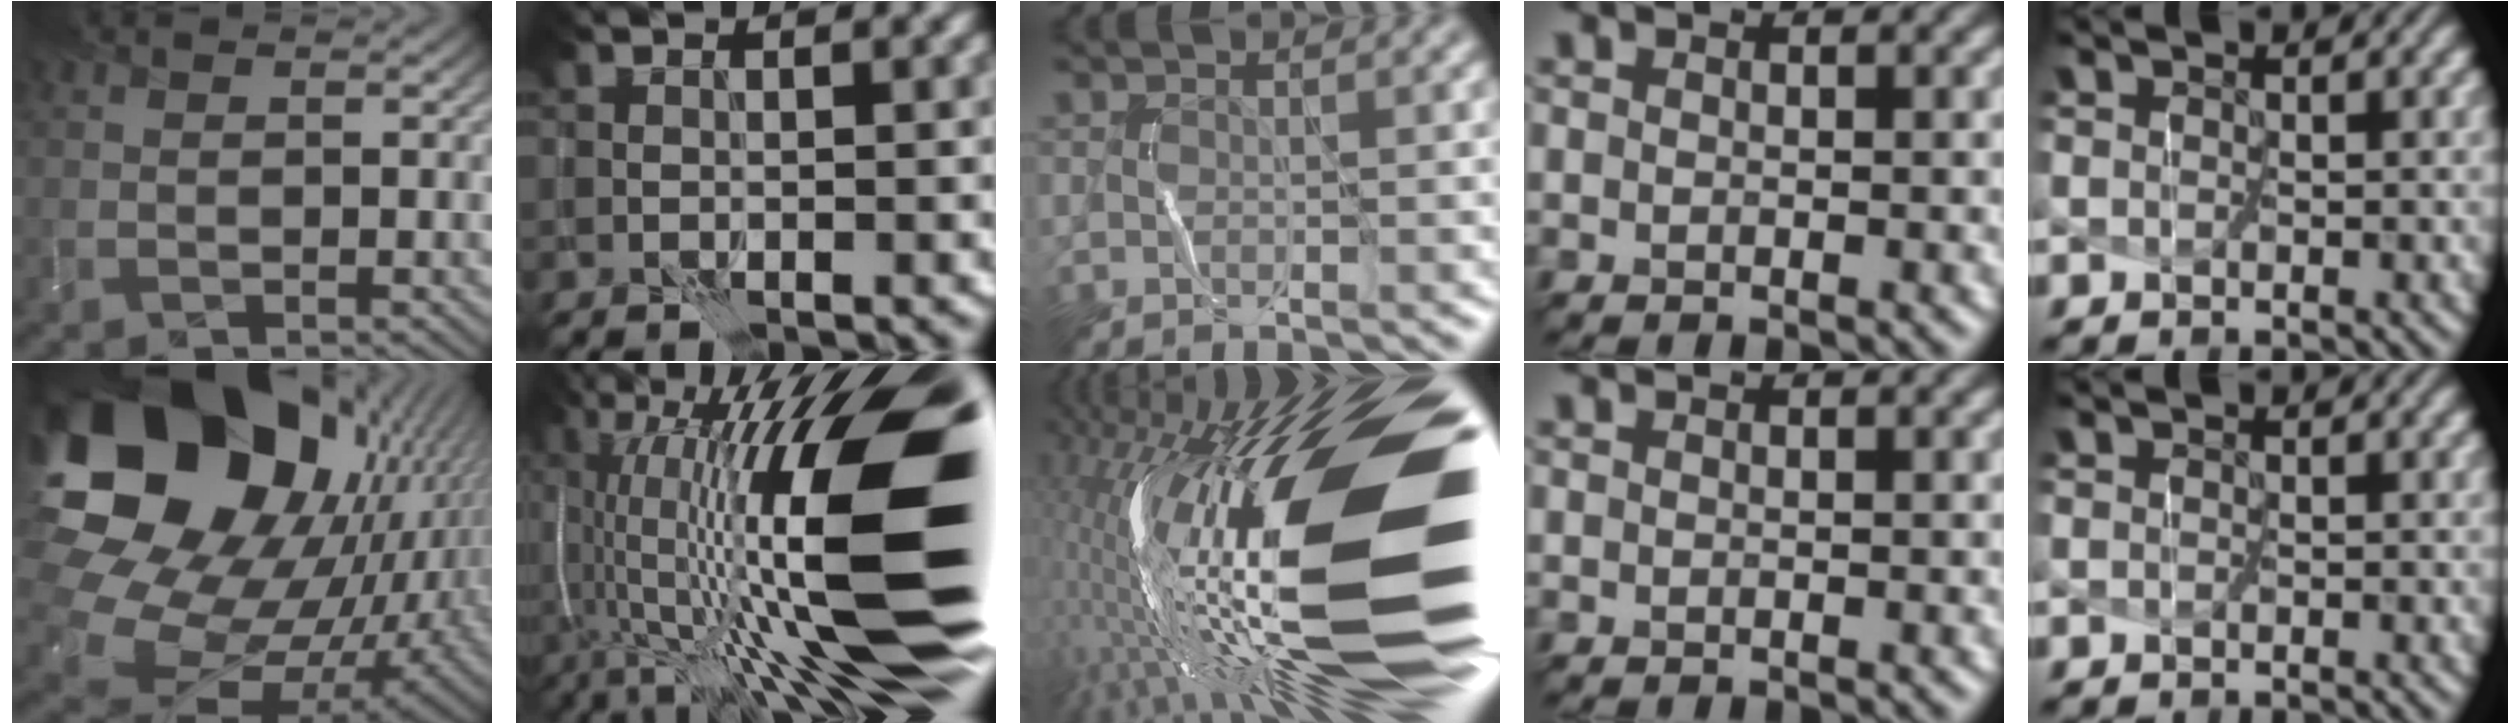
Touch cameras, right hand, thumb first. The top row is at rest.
{"thumb": {"total": 23.4, "force": [6.5, 17.9, 13.7], "torque": [-0.320, -0.024, 0.150]}, "index": {"total": 20.4, "force": [-0.9, 5.9, 19.5], "torque": [-0.322, 0.031, -0.026]}, "middle": {"total": 21.6, "force": [-0.6, 7.1, 20.4], "torque": [-0.355, 0.015, -0.031]}}